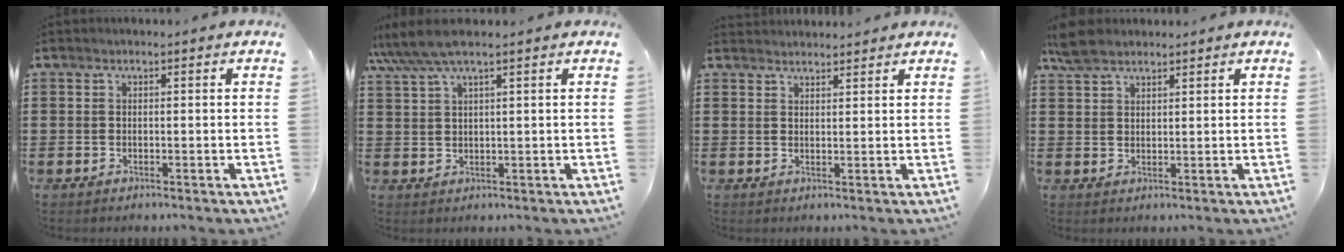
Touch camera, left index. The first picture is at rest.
{"total": 4.6, "force": [3.3, 0.4, 3.2], "torque": [-0.076, -0.002, 0.057]}
{"total": 2.0, "force": [2.0, 0.2, -0.1], "torque": [-0.003, -0.003, 0.039]}
{"total": 4.8, "force": [3.7, 2.1, 2.2], "torque": [-0.055, 0.005, 0.071]}